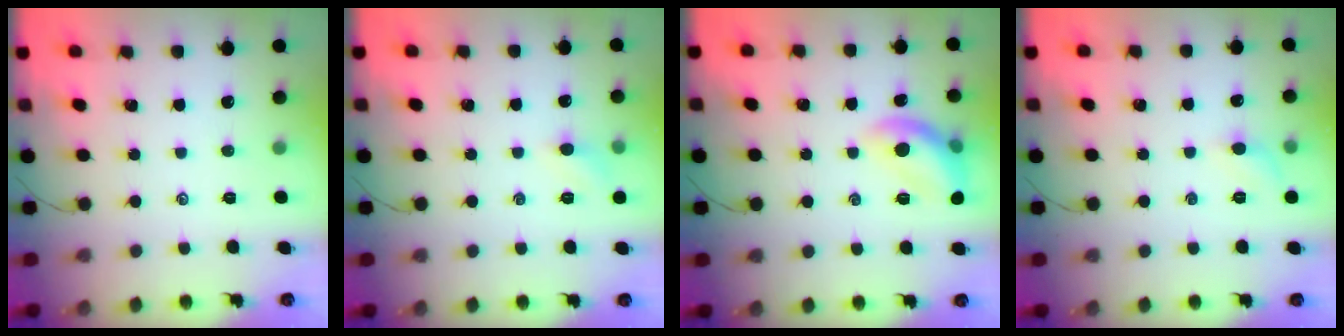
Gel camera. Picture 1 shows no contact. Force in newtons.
{"total": 4.2, "press": 3.9, "slide": 1.3}
{"total": 11.9, "press": 11.9, "slide": 1.2}
{"total": 5.3, "press": 5.0, "slide": 1.8}